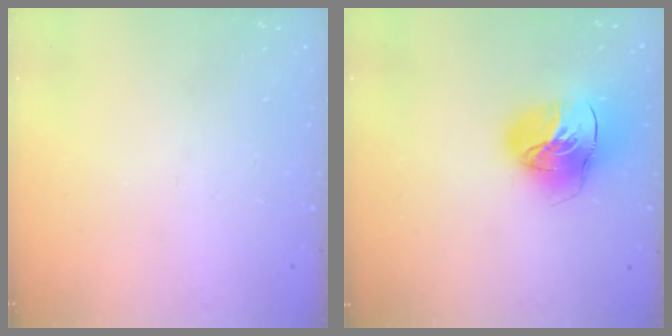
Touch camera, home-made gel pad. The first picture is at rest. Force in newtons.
{"total": 18.0, "press": 17.9, "slide": 2.5}